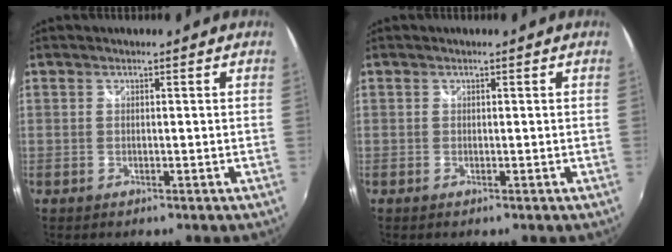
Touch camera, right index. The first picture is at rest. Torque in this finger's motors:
{"motor_torque": [-0.08, -0.01, -0.02, 0.00]}